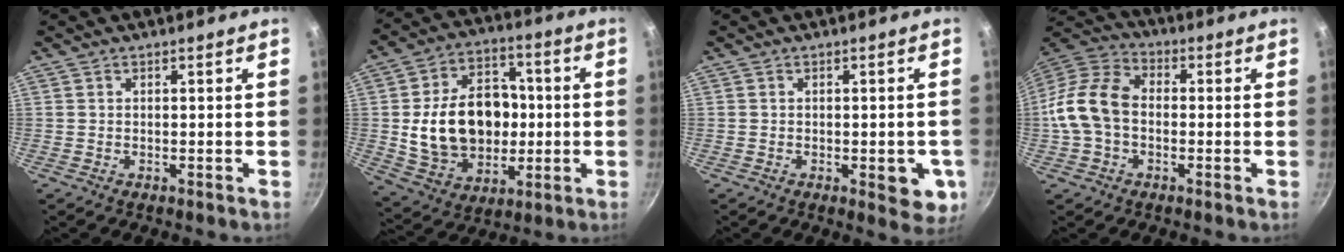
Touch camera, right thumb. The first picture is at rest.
{"total": 20.2, "force": [-0.3, 15.0, 13.5], "torque": [-0.195, 0.026, 0.007]}
{"total": 6.5, "force": [-1.6, 2.9, 5.6], "torque": [-0.043, -0.001, -0.016]}
{"total": 12.6, "force": [-1.2, 9.0, 8.7], "torque": [-0.149, 0.035, -0.042]}